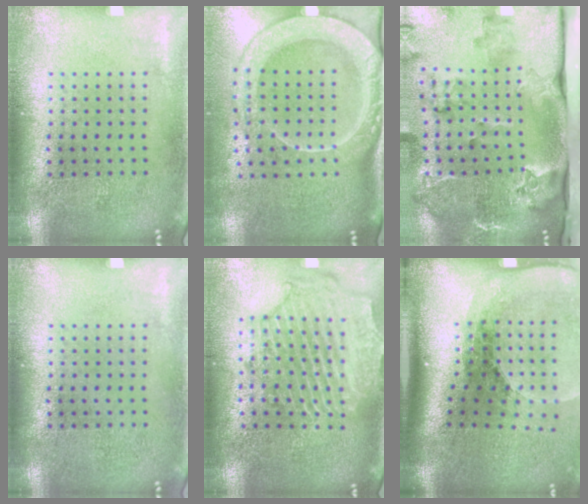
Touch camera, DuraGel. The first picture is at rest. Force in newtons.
{"total": 2.5, "press": 2.0, "slide": 1.5}
{"total": 3.9, "press": 2.7, "slide": 2.8}
{"total": 0.0}
{"total": 2.3, "press": 2.2, "slide": 0.8}
{"total": 2.6, "press": 1.9, "slide": 1.9}